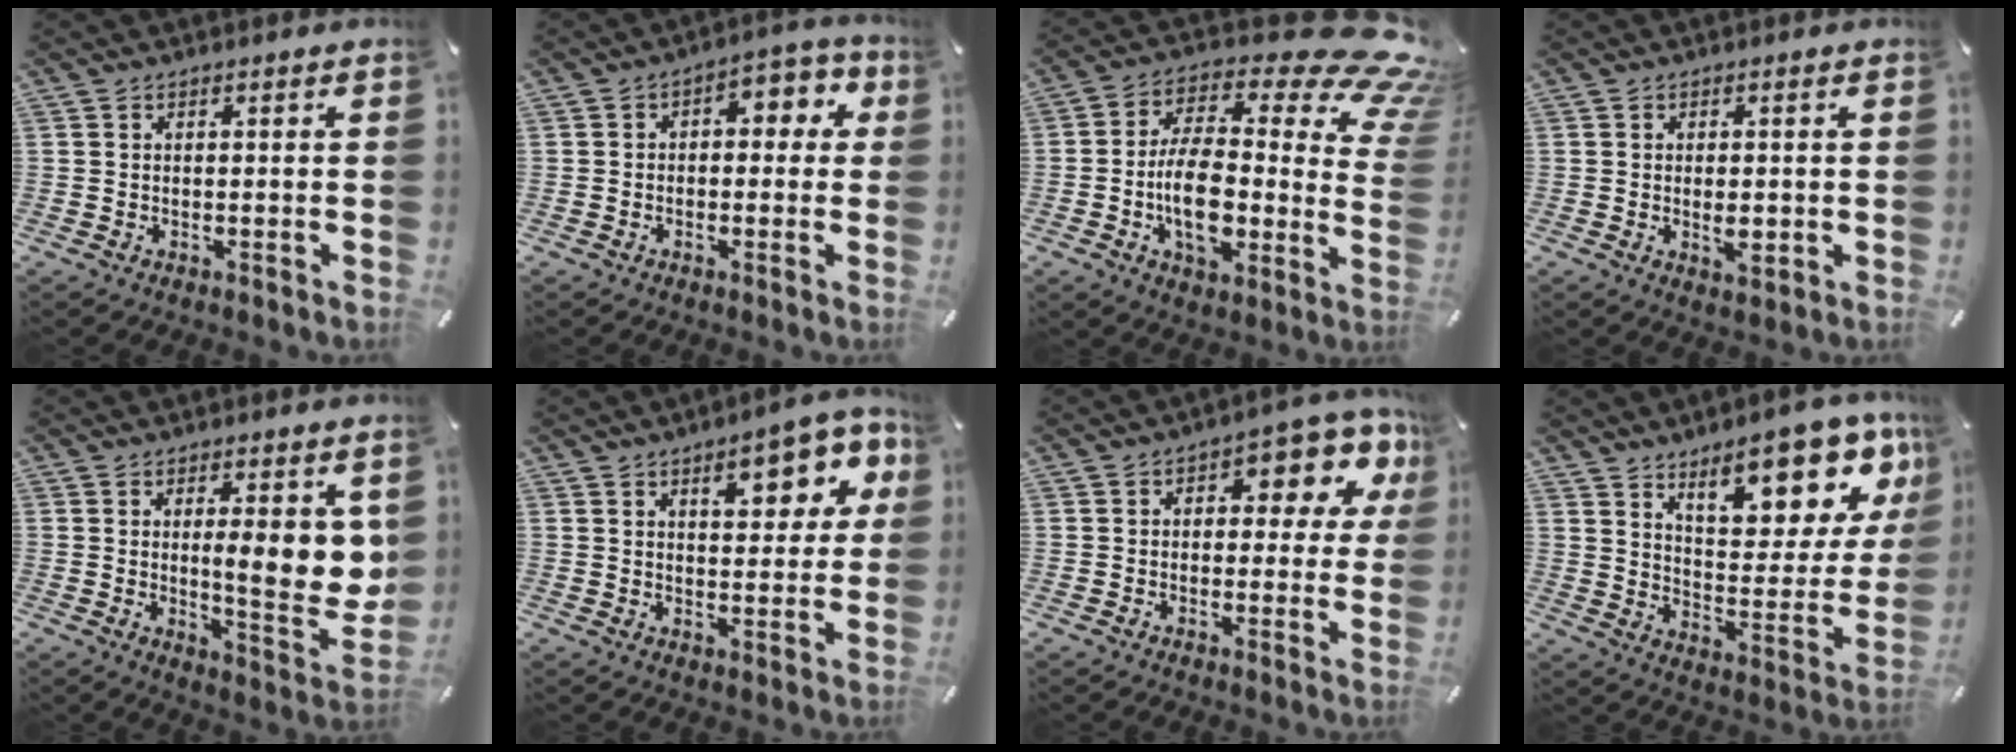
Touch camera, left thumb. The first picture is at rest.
{"total": 6.4, "force": [0.5, 4.1, 4.9], "torque": [-0.056, 0.002, -0.003]}
{"total": 20.7, "force": [3.2, 11.5, 16.9], "torque": [-0.275, -0.046, 0.053]}
{"total": 3.4, "force": [-0.3, 1.8, 2.9], "torque": [-0.035, -0.003, -0.006]}
{"total": 12.9, "force": [2.0, 3.6, 12.2], "torque": [-0.158, -0.020, 0.031]}
{"total": 12.6, "force": [5.8, 5.9, 9.5], "torque": [-0.112, -0.024, 0.089]}
{"total": 11.0, "force": [4.4, 5.7, 8.4], "torque": [-0.093, -0.031, 0.070]}
{"total": 17.3, "force": [12.3, 6.9, 10.0], "torque": [-0.120, -0.095, 0.203]}